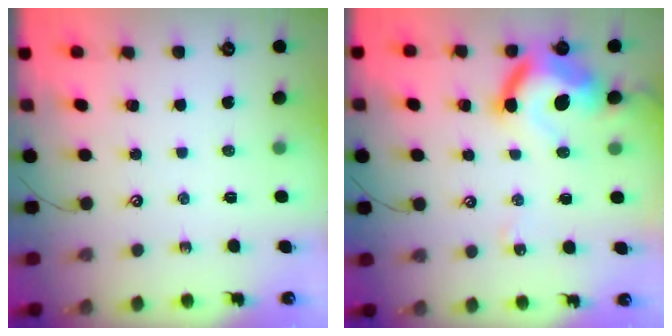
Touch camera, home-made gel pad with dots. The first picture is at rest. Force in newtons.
{"total": 14.2, "press": 14.1, "slide": 1.7}